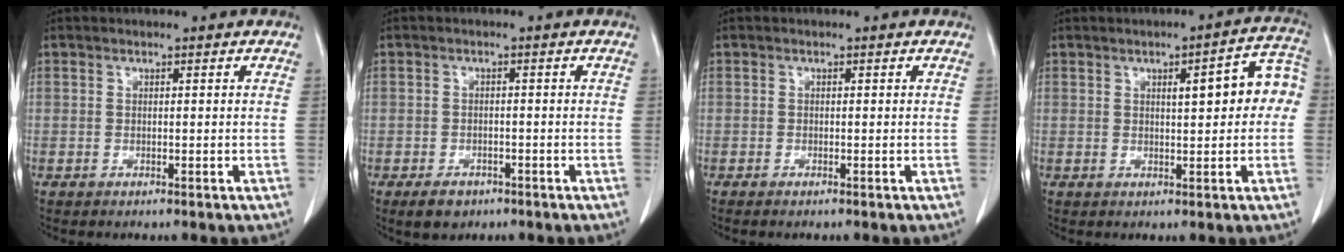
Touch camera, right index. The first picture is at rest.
{"total": 3.4, "force": [-2.1, 2.3, 1.4], "torque": [-0.021, 0.001, -0.025]}
{"total": 0.6, "force": [-0.5, 0.1, 0.3], "torque": [-0.009, -0.002, -0.008]}
{"total": 7.7, "force": [1.0, 2.0, 7.4], "torque": [-0.092, 0.031, 0.011]}